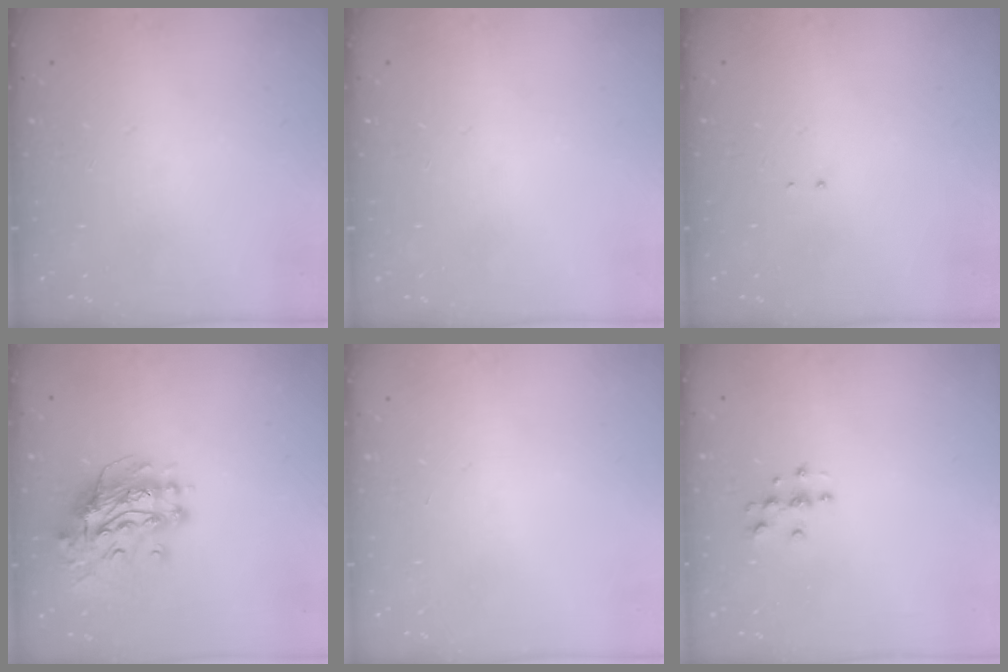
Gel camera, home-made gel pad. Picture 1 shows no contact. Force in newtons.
{"total": 0.0}
{"total": 1.3, "press": 1.2, "slide": 0.6}
{"total": 13.6, "press": 13.6, "slide": 1.4}
{"total": 0.0}
{"total": 3.7, "press": 3.7, "slide": 0.5}